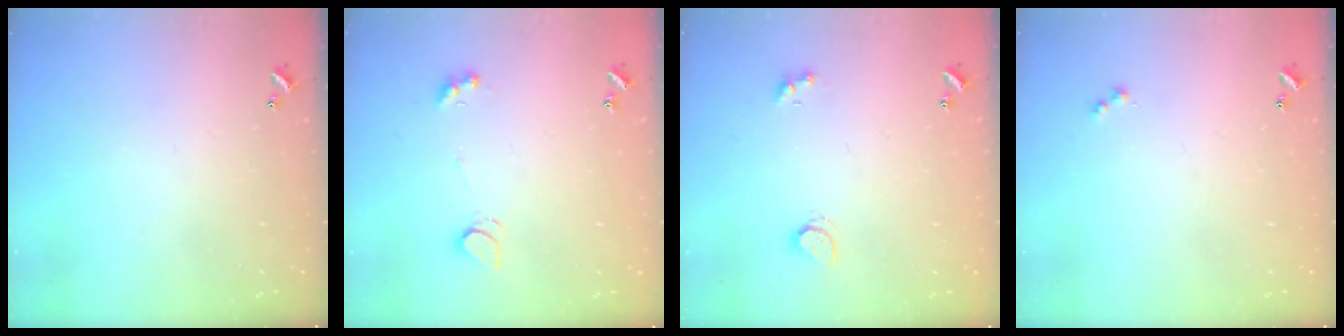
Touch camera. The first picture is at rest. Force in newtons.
{"total": 3.8, "press": 3.8, "slide": 0.5}
{"total": 2.7, "press": 2.1, "slide": 1.6}
{"total": 0.0}